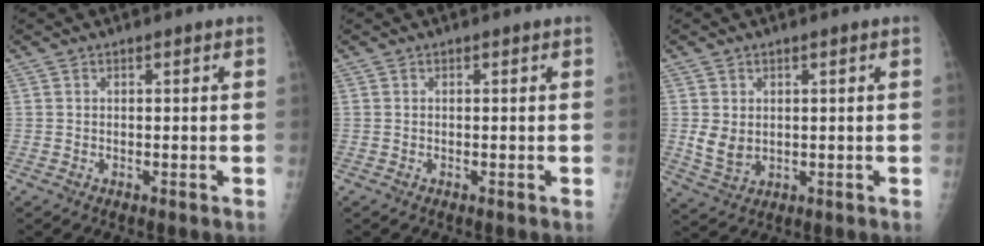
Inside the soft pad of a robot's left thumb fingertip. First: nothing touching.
{"total": 0.0}
{"total": 4.6, "force": [0.6, 3.4, 3.0], "torque": [-0.044, -0.011, 0.024]}